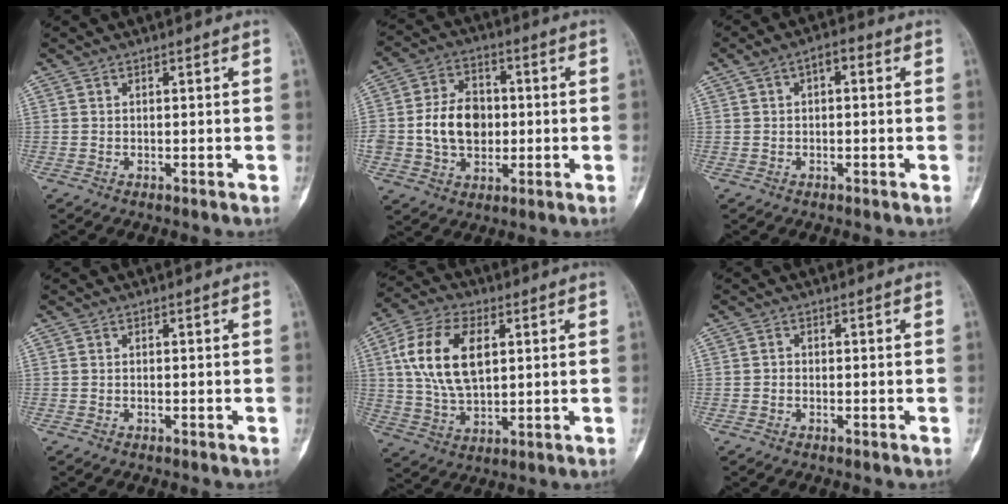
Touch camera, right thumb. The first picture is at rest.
{"total": 11.4, "force": [-0.5, 8.6, 7.6], "torque": [-0.108, 0.015, -0.008]}
{"total": 4.1, "force": [0.9, 2.3, 3.3], "torque": [-0.051, 0.017, 0.009]}
{"total": 0.0}
{"total": 14.4, "force": [3.4, 8.2, 11.4], "torque": [-0.211, 0.003, 0.065]}
{"total": 0.8, "force": [-0.2, 0.7, 0.3], "torque": [0.004, 0.004, -0.009]}